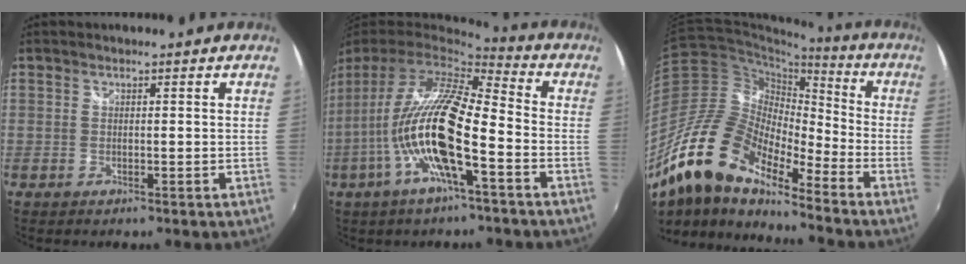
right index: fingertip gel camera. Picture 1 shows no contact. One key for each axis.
{"total": 17.0, "fx": -5.0, "fy": 3.5, "fz": 15.9, "tx": -0.284, "ty": -0.017, "tz": -0.100}
{"total": 19.1, "fx": -13.8, "fy": 6.2, "fz": 11.6, "tx": -0.210, "ty": -0.011, "tz": -0.278}